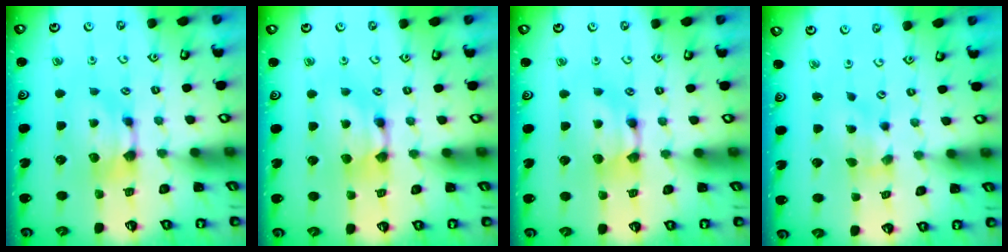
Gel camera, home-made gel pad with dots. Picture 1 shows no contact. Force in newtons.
{"total": 1.6, "press": 1.5, "slide": 0.1}
{"total": 1.6, "press": 1.6, "slide": 0.2}
{"total": 1.7, "press": 1.3, "slide": 1.1}